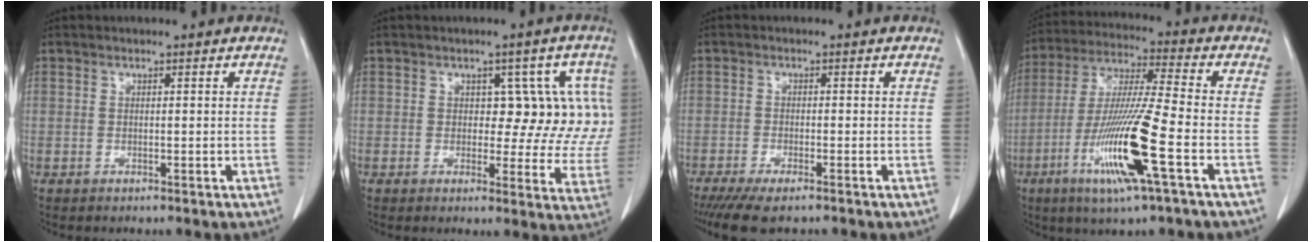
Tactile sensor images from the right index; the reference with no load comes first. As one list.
[{"total": 9.6, "force": [1.8, 5.7, 7.5], "torque": [-0.052, 0.020, 0.020]}, {"total": 6.1, "force": [-4.8, 1.0, 3.6], "torque": [-0.059, -0.012, -0.077]}, {"total": 15.4, "force": [-5.7, -0.3, 14.3], "torque": [-0.292, -0.020, -0.109]}]